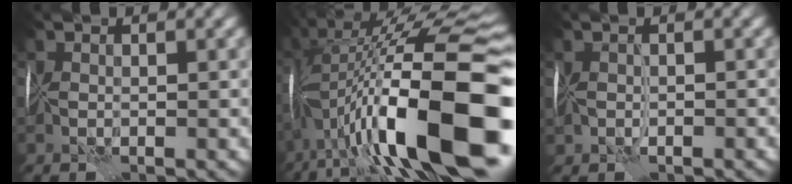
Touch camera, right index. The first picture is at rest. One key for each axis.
{"total": 18.0, "fx": -4.2, "fy": 5.0, "fz": 16.8, "tx": -0.277, "ty": 0.027, "tz": -0.081}
{"total": 0.6, "fx": -0.5, "fy": -0.4, "fz": -0.2, "tx": 0.006, "ty": -0.006, "tz": -0.009}